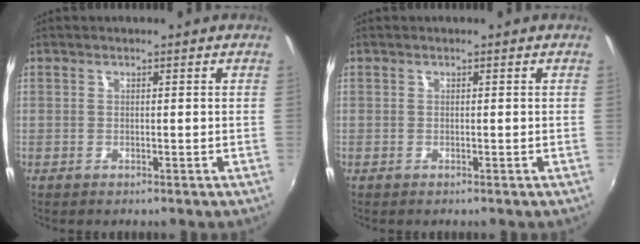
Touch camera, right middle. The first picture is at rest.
{"total": 0.0}